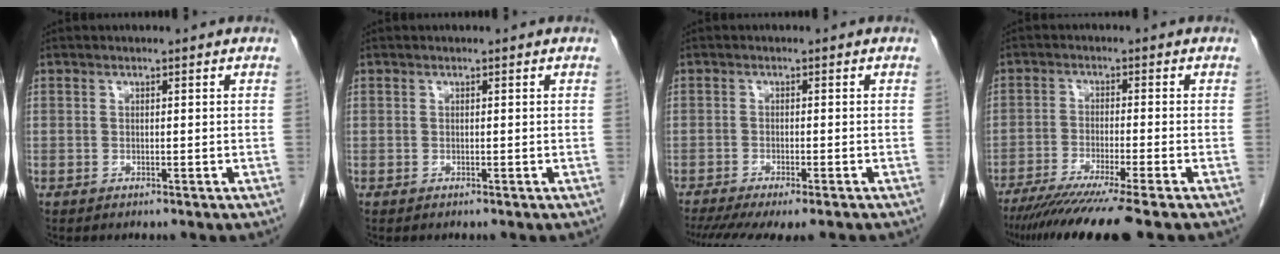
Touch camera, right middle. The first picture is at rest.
{"total": 0.0}
{"total": 12.5, "force": [-10.3, 2.4, 6.6], "torque": [-0.114, -0.021, -0.144]}
{"total": 12.5, "force": [-9.9, -1.2, 7.5], "torque": [-0.101, -0.041, -0.155]}